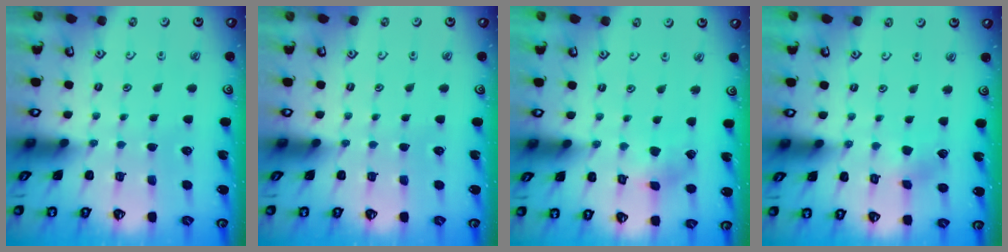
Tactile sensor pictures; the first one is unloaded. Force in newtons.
{"total": 0.0}
{"total": 2.7, "press": 2.7, "slide": 0.3}
{"total": 3.3, "press": 3.3, "slide": 0.5}